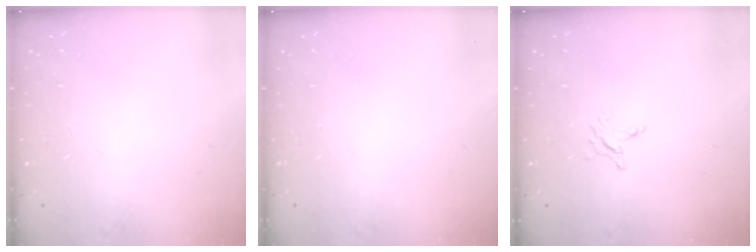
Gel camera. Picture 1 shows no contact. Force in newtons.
{"total": 0.0}
{"total": 2.9, "press": 2.9, "slide": 0.3}